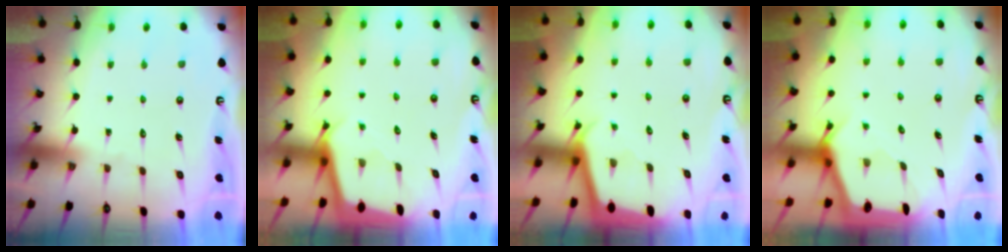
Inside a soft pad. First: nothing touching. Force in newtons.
{"total": 2.4, "press": 2.4, "slide": 0.2}
{"total": 2.0, "press": 2.0, "slide": 0.1}
{"total": 2.9, "press": 2.9, "slide": 0.2}